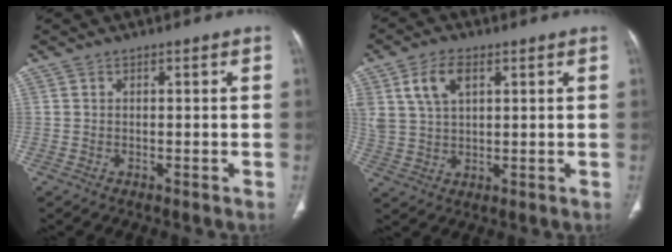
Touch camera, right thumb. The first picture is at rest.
{"total": 7.4, "force": [3.2, 4.2, 5.1], "torque": [-0.099, -0.004, 0.067]}